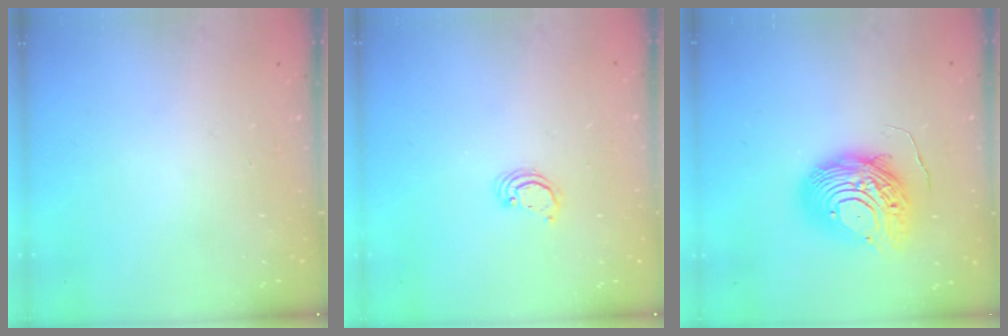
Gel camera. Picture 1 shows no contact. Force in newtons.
{"total": 2.3, "press": 2.3, "slide": 0.3}
{"total": 13.9, "press": 13.9, "slide": 1.4}